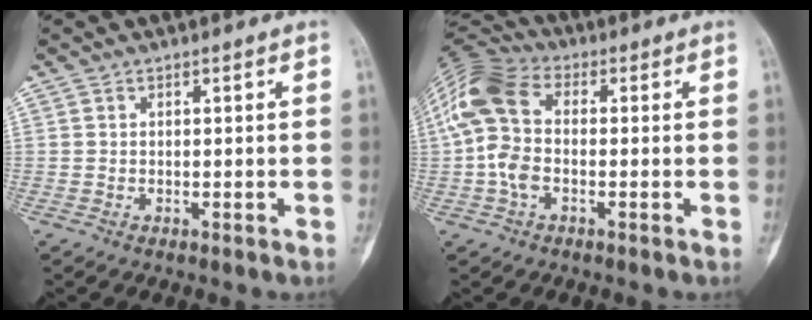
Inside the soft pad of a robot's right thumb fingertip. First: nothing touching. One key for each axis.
{"total": 13.5, "fx": -0.4, "fy": 8.4, "fz": 10.6, "tx": -0.232, "ty": 0.030, "tz": -0.019}